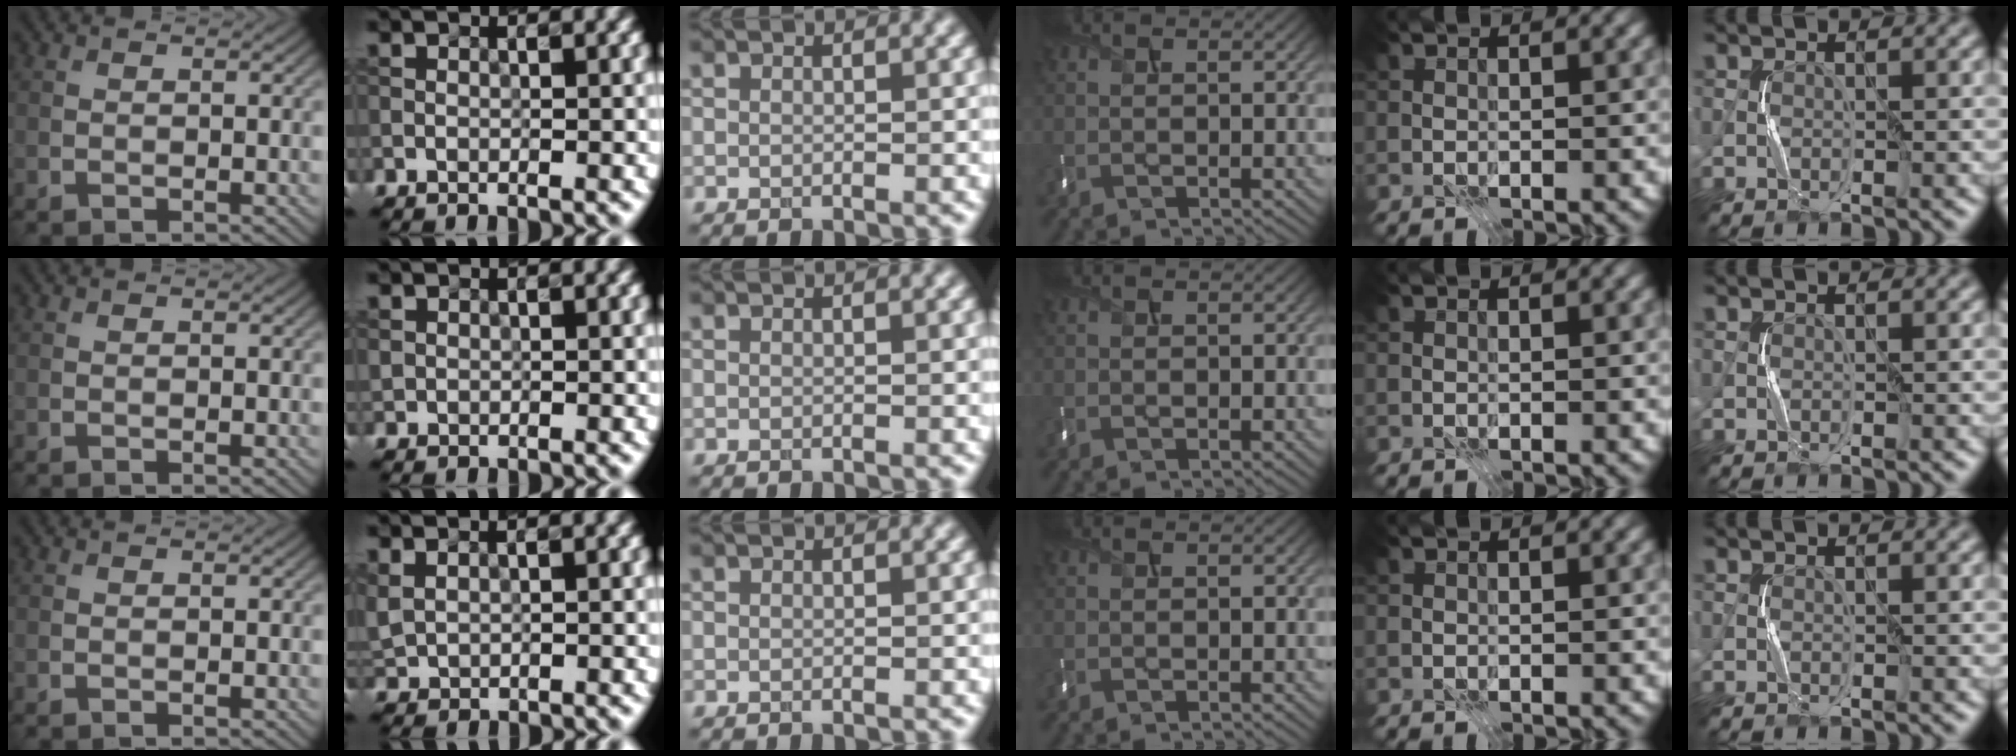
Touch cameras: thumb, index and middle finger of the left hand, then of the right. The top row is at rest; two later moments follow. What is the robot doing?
{"motion": "press", "object": "mouse"}